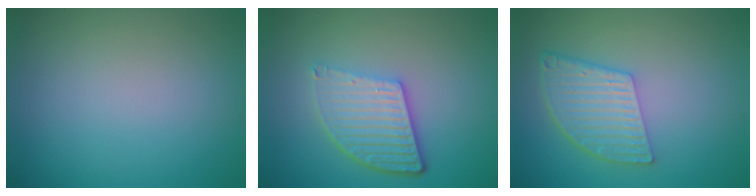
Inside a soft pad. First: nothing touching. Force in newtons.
{"total": 5.6, "press": 4.0, "slide": 4.0}
{"total": 5.5, "press": 4.0, "slide": 3.7}